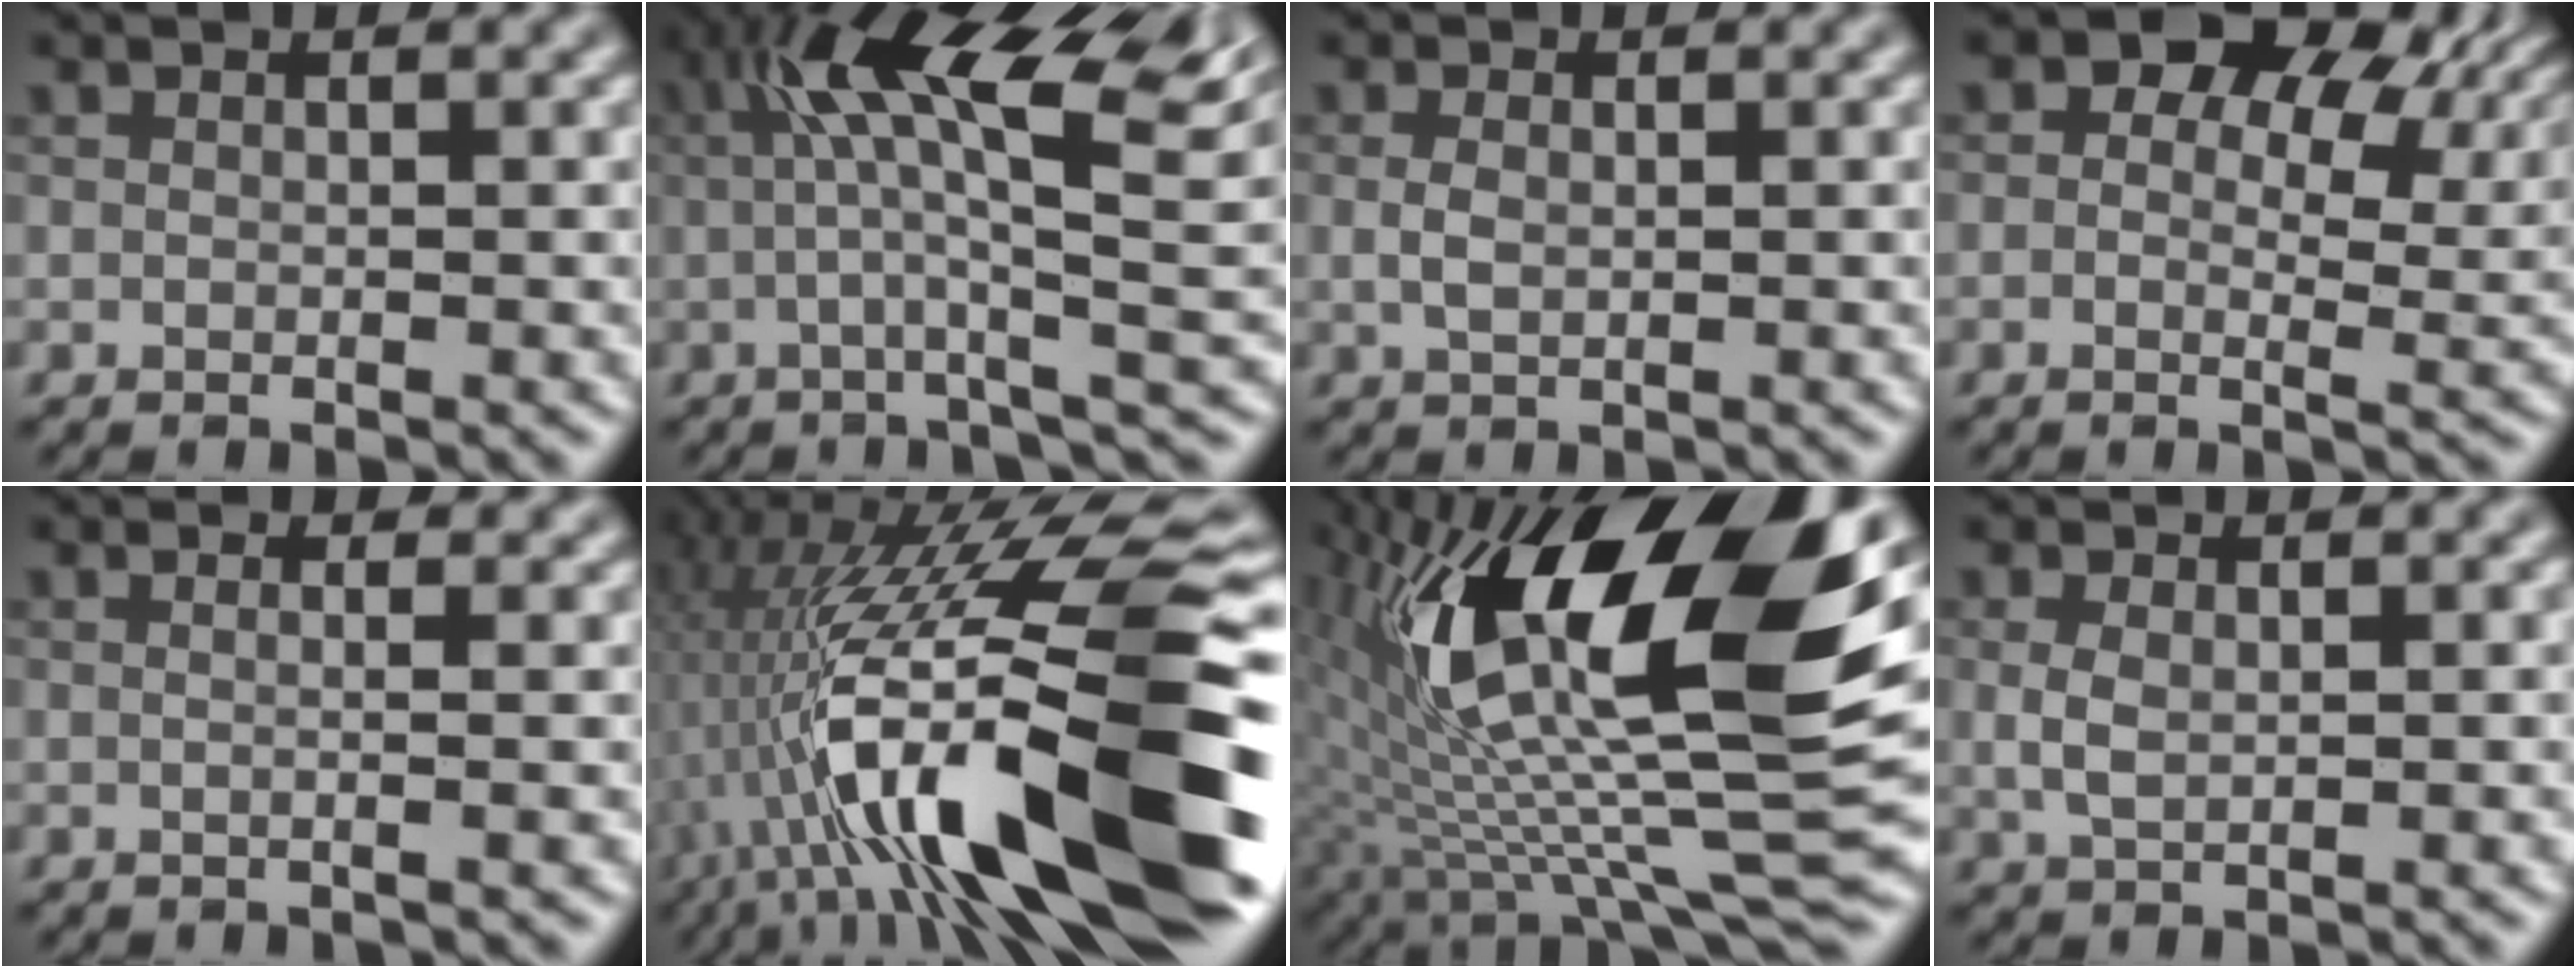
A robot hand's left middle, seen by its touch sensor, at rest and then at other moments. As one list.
[{"total": 12.4, "force": [3.2, 2.6, 11.8], "torque": [-0.192, 0.021, 0.054]}, {"total": 1.4, "force": [0.1, 0.8, 1.2], "torque": [-0.028, -0.001, 0.002]}, {"total": 13.0, "force": [5.3, 7.6, 9.2], "torque": [-0.098, 0.032, 0.066]}, {"total": 2.9, "force": [0.7, 1.5, 2.5], "torque": [-0.006, 0.010, -0.024]}, {"total": 18.4, "force": [-4.6, 4.8, 17.2], "torque": [-0.294, 0.021, -0.078]}, {"total": 17.8, "force": [3.2, 5.9, 16.5], "torque": [-0.293, 0.002, 0.054]}, {"total": 1.7, "force": [0.2, 1.0, 1.4], "torque": [-0.035, -0.001, 0.007]}]